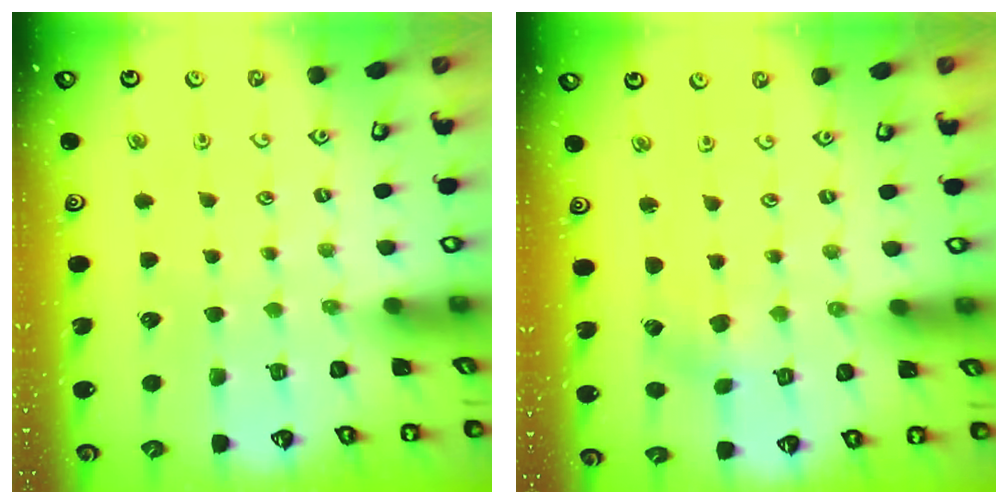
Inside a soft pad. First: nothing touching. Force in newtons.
{"total": 1.2, "press": 1.2, "slide": 0.1}